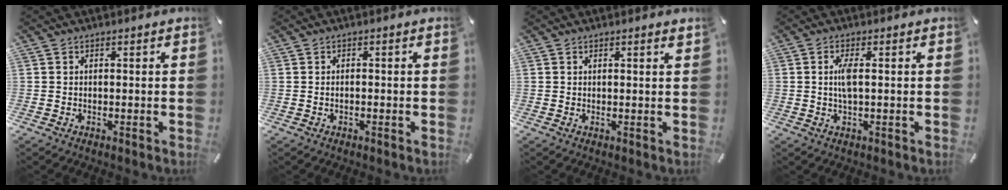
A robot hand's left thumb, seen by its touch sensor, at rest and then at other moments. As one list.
[{"total": 0.9, "force": [-0.3, 0.4, 0.7], "torque": [-0.016, -0.001, -0.006]}, {"total": 1.0, "force": [0.6, -0.1, 0.7], "torque": [-0.014, -0.001, 0.011]}, {"total": 4.2, "force": [0.3, 1.0, 4.1], "torque": [-0.088, -0.004, 0.001]}]